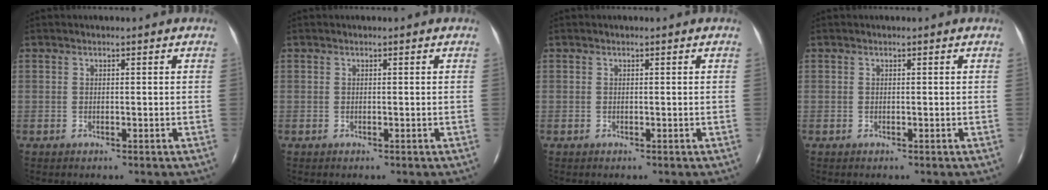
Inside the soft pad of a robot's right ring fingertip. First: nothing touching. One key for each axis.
{"total": 0.0}
{"total": 0.0}
{"total": 0.0}